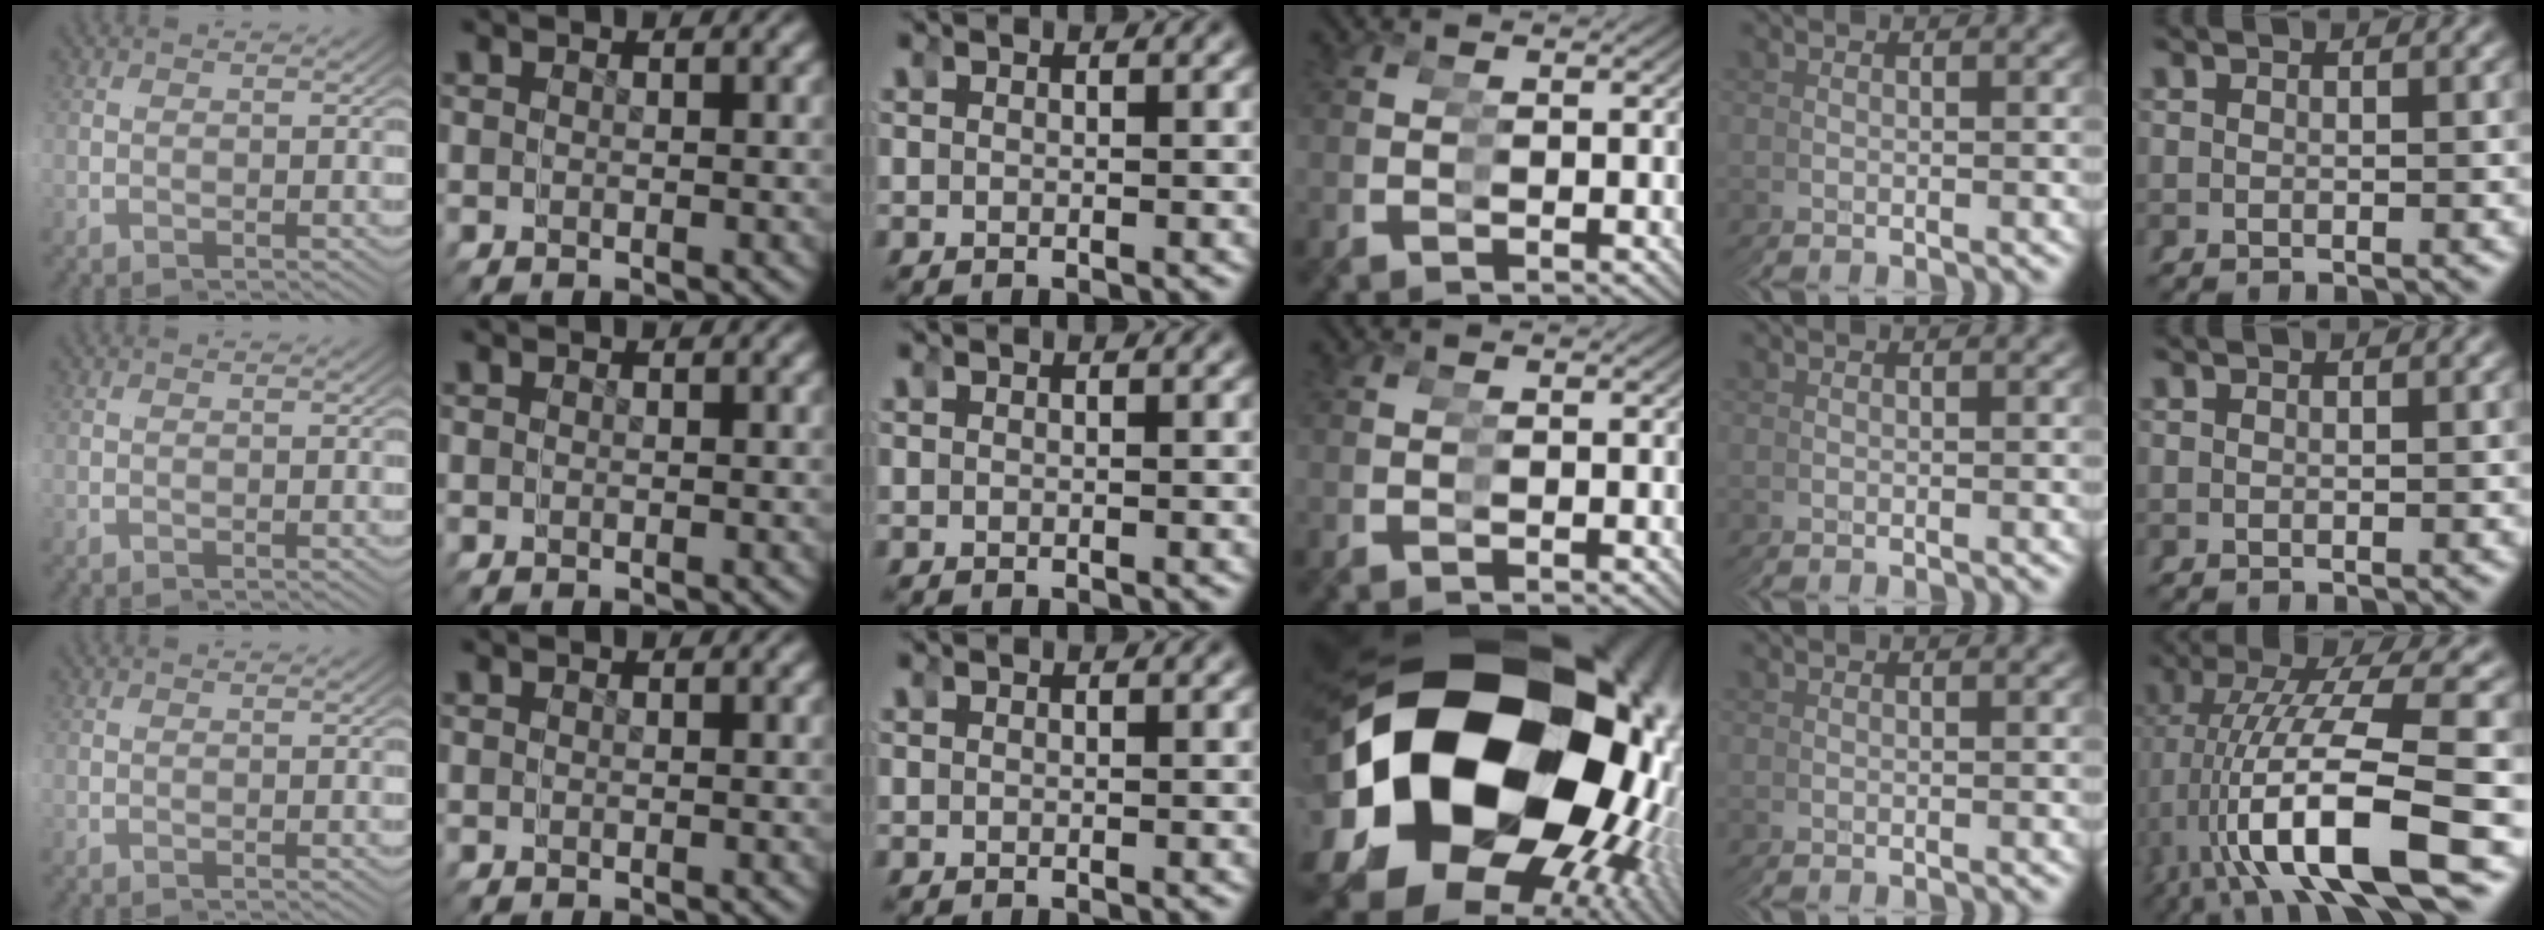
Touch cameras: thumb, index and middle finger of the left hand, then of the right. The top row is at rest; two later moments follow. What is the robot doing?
{"motion": "grasp_and_lifting", "object": "tape"}